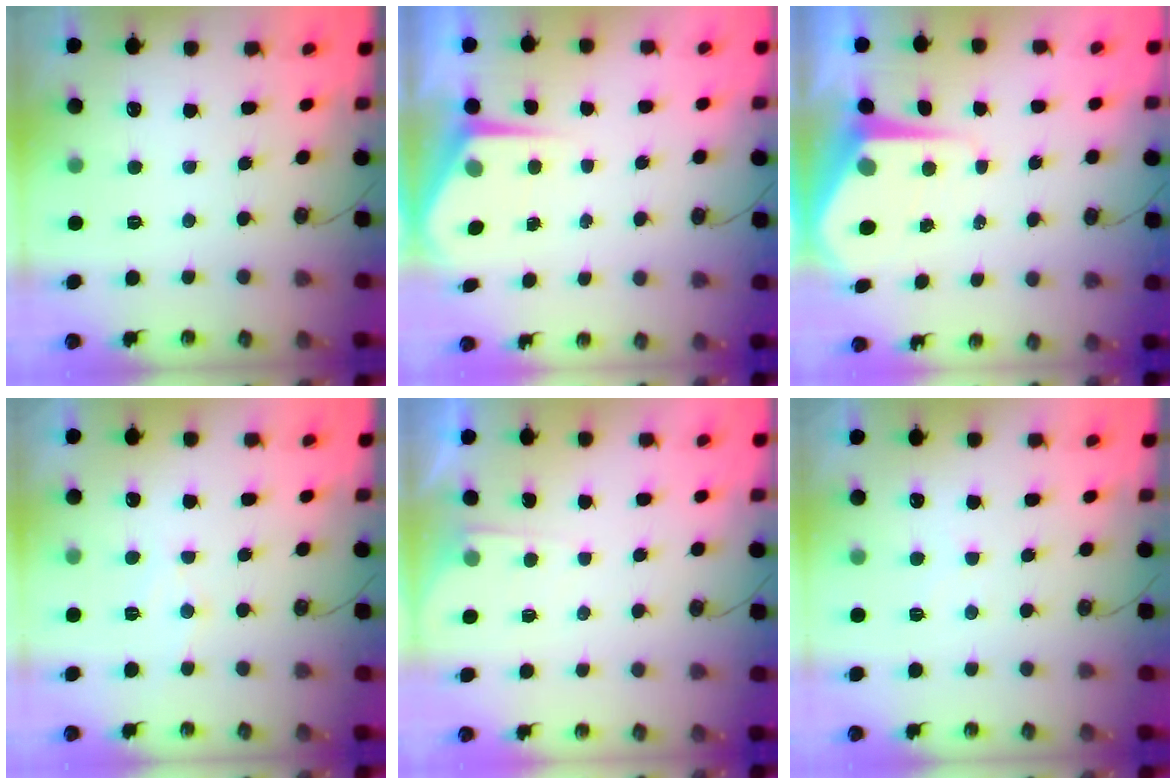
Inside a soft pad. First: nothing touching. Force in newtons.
{"total": 5.2, "press": 5.2, "slide": 0.1}
{"total": 8.2, "press": 8.2, "slide": 0.9}
{"total": 5.9, "press": 5.9, "slide": 0.6}
{"total": 2.7, "press": 2.7, "slide": 0.4}
{"total": 2.5, "press": 2.5, "slide": 0.4}